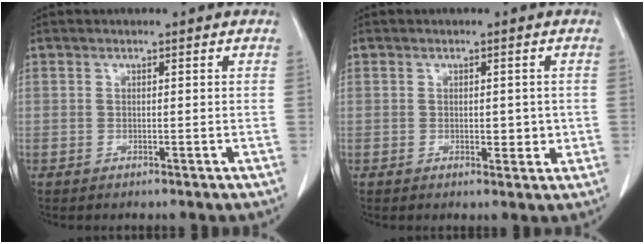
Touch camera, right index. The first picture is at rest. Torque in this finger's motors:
{"motor_torque": [0.00, 0.30, 0.06, 0.05]}